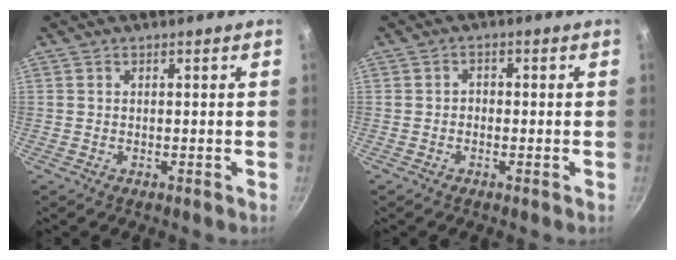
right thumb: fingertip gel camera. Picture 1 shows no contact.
{"total": 1.7, "force": [-0.5, 1.4, 0.8], "torque": [-0.009, 0.009, -0.011]}